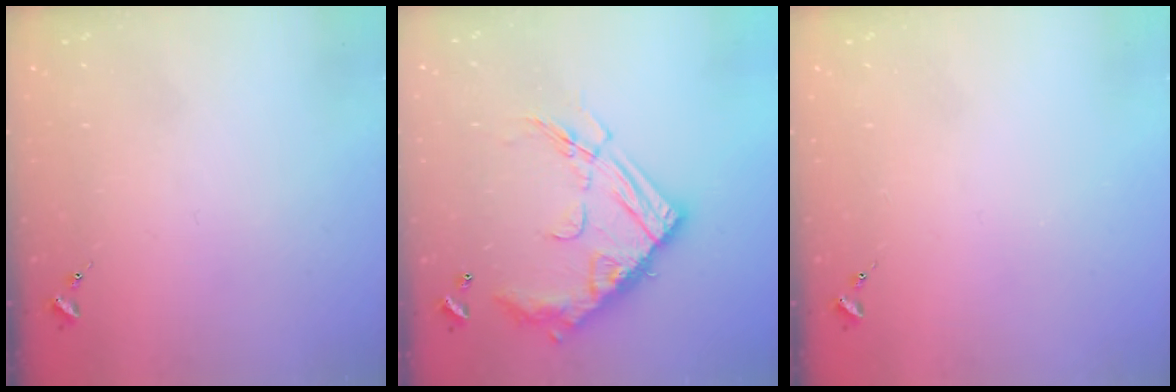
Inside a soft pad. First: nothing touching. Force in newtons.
{"total": 20.3, "press": 20.2, "slide": 1.9}
{"total": 0.0}